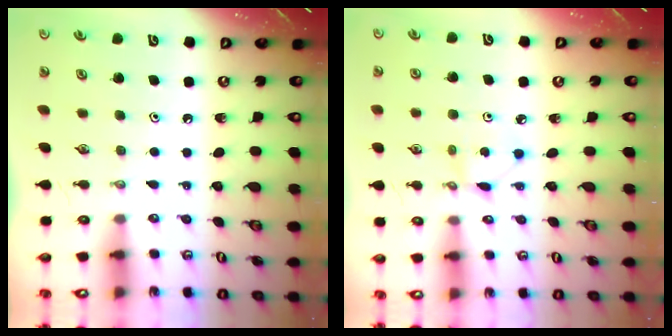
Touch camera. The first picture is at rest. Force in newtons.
{"total": 3.1, "press": 3.1, "slide": 0.4}